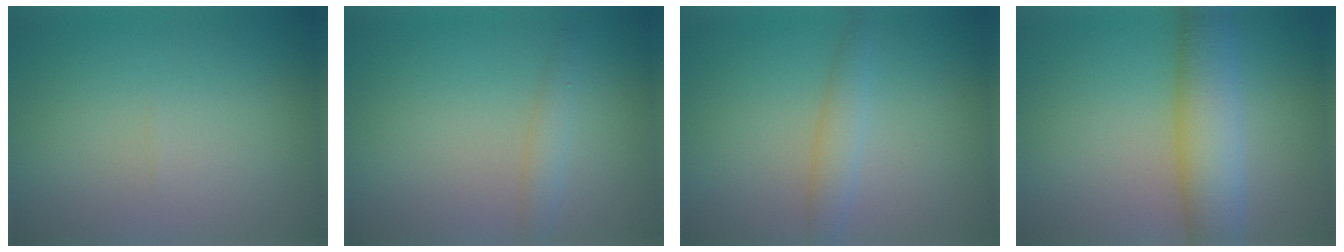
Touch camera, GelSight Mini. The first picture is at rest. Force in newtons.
{"total": 1.5, "press": 1.5, "slide": 0.0}
{"total": 1.9, "press": 1.9, "slide": 0.1}
{"total": 6.2, "press": 6.2, "slide": 0.2}